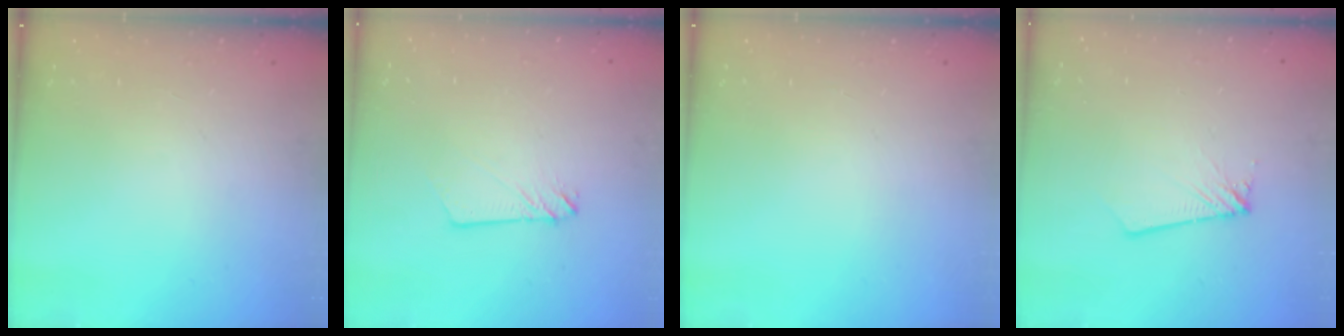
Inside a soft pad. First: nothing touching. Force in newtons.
{"total": 2.4, "press": 2.4, "slide": 0.2}
{"total": 0.0}
{"total": 1.8, "press": 1.8, "slide": 0.2}